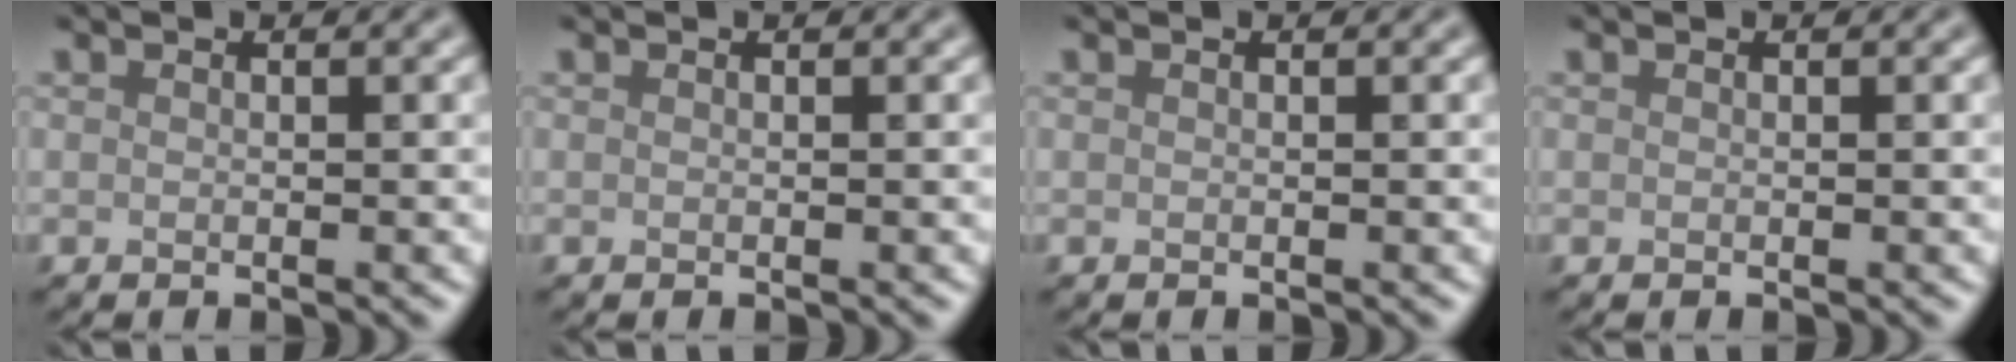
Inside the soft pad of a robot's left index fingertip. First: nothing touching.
{"total": 0.0}
{"total": 0.0}
{"total": 0.0}